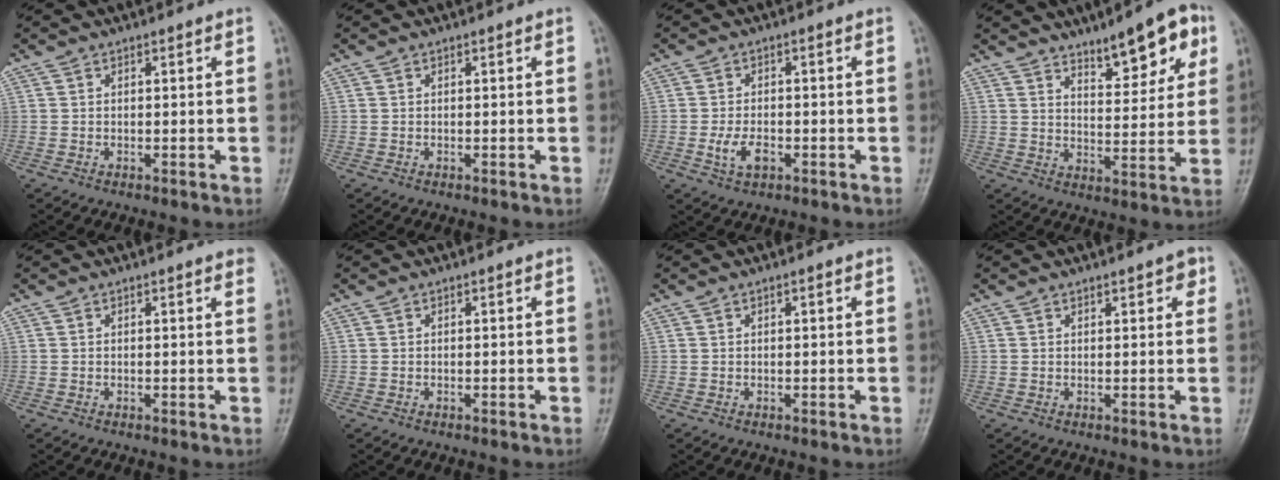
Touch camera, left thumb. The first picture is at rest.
{"total": 0.0}
{"total": 4.5, "force": [-1.6, 2.5, 3.4], "torque": [-0.065, 0.006, -0.026]}
{"total": 12.1, "force": [7.2, 4.2, 8.8], "torque": [-0.091, -0.030, 0.106]}
{"total": 1.8, "force": [1.3, 0.3, 1.2], "torque": [-0.012, 0.001, 0.009]}
{"total": 0.0}
{"total": 0.6, "force": [0.2, 0.2, 0.5], "torque": [-0.009, 0.001, 0.003]}
{"total": 2.5, "force": [1.5, 1.0, 1.8], "torque": [-0.013, -0.003, 0.017]}